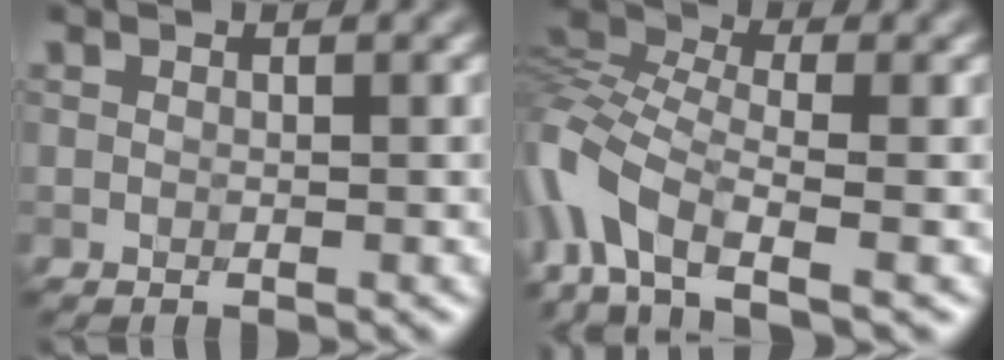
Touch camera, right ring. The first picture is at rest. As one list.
[{"total": 9.5, "force": [-4.4, 5.0, 6.8], "torque": [-0.165, -0.001, -0.100]}]